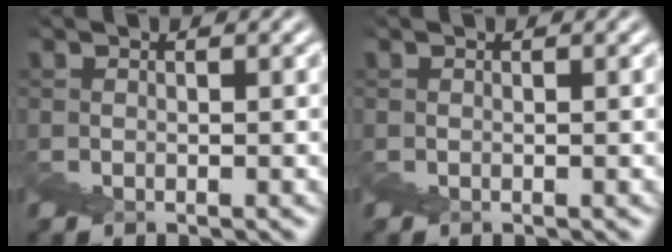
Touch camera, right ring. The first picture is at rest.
{"total": 0.0}